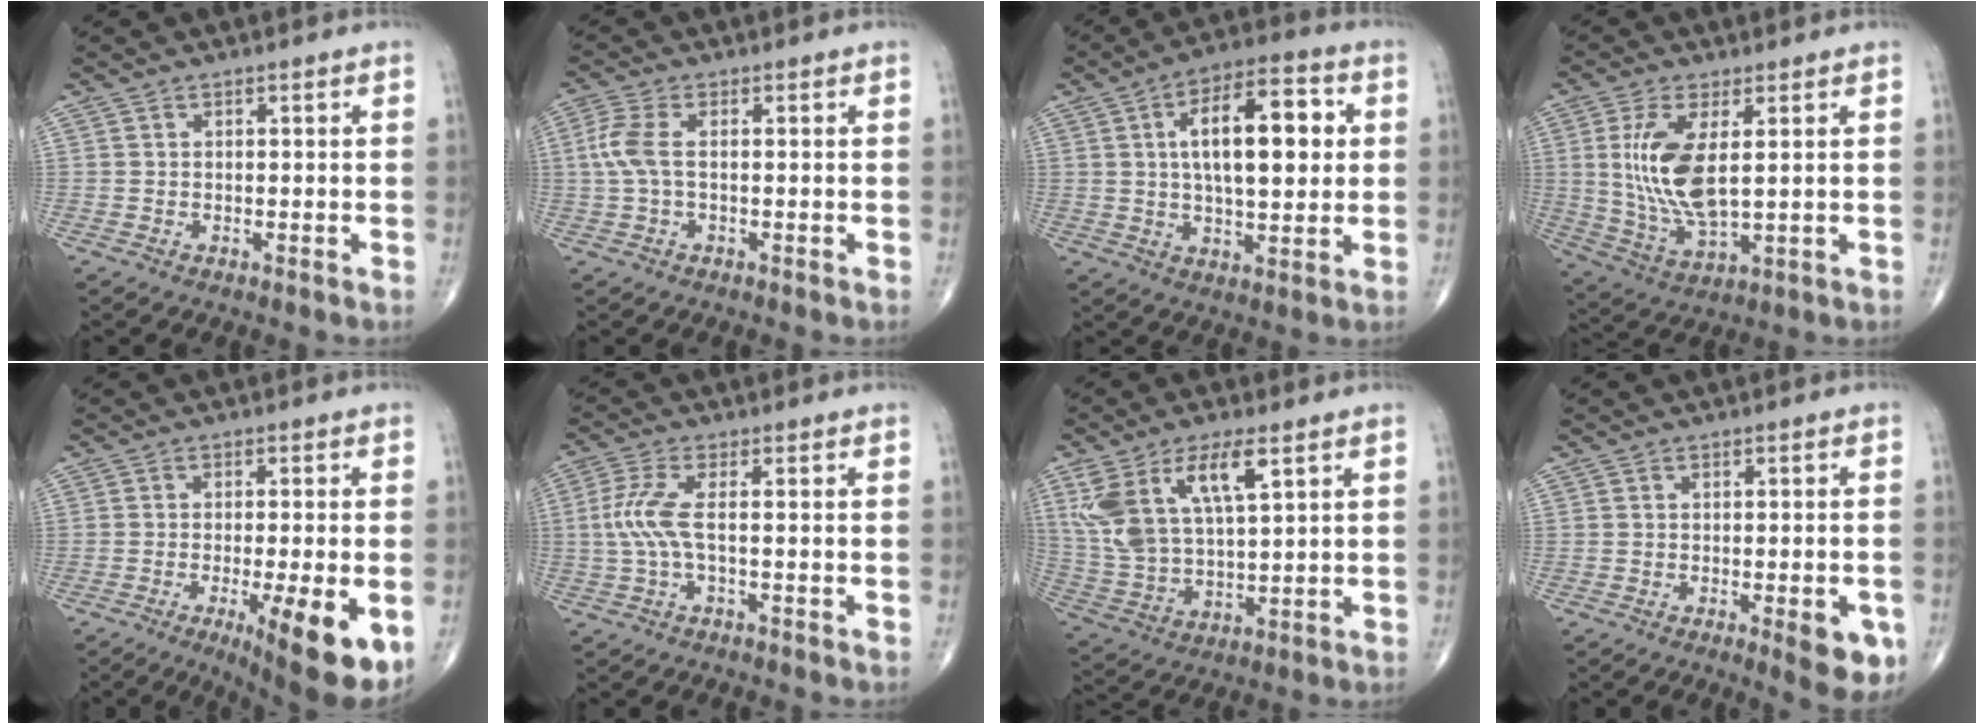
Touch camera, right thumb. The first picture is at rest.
{"total": 4.9, "force": [0.2, 2.1, 4.4], "torque": [-0.127, 0.007, -0.003]}
{"total": 16.3, "force": [3.0, 7.0, 14.4], "torque": [-0.211, 0.012, 0.044]}
{"total": 12.6, "force": [2.2, 5.1, 11.3], "torque": [-0.238, -0.019, 0.054]}
{"total": 13.8, "force": [-4.3, 3.2, 12.7], "torque": [-0.159, -0.016, -0.054]}
{"total": 5.5, "force": [-0.3, 1.1, 5.4], "torque": [-0.153, 0.008, -0.013]}
{"total": 14.6, "force": [6.4, 5.8, 11.8], "torque": [-0.242, -0.014, 0.132]}
{"total": 7.4, "force": [-2.8, 2.3, 6.4], "torque": [-0.062, -0.004, -0.030]}